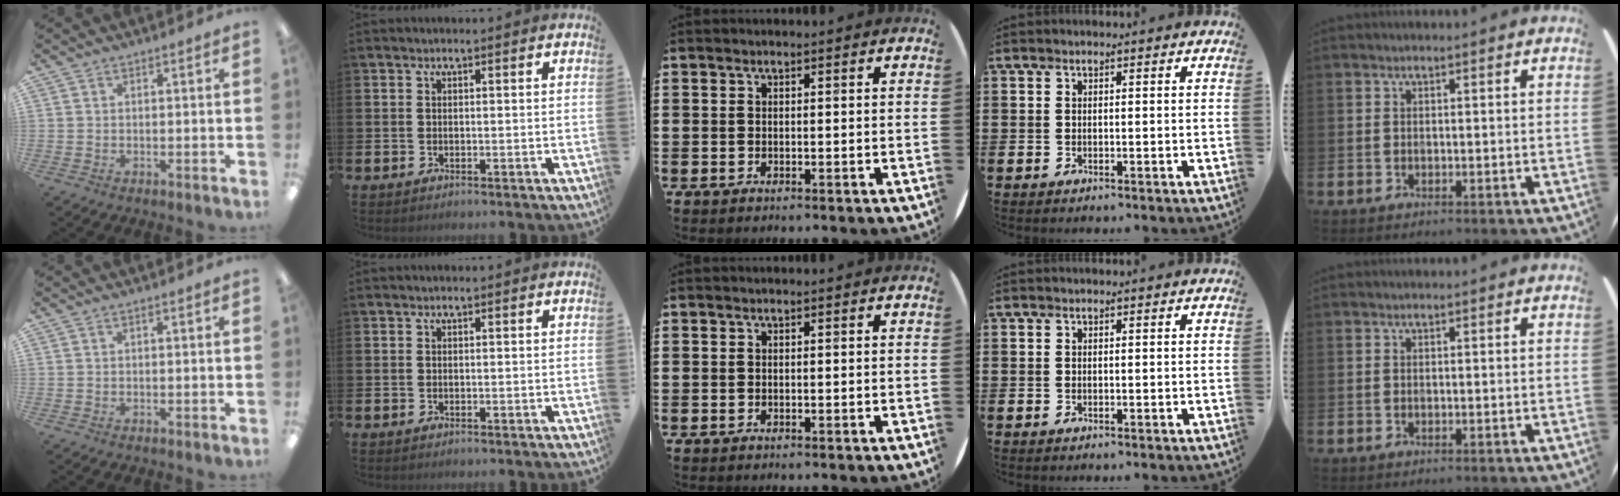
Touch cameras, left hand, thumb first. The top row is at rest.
{}